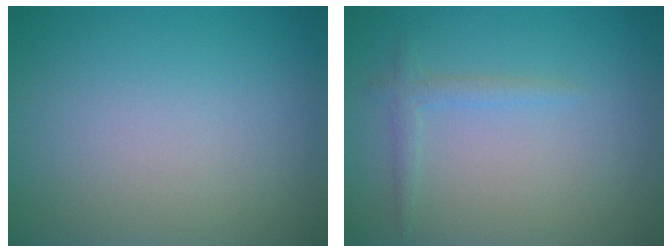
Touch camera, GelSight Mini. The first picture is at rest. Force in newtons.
{"total": 1.3, "press": 1.3, "slide": 0.1}